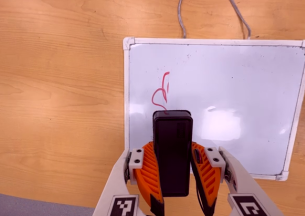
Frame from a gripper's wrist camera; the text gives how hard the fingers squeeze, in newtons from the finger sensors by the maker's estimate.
{"total": 8.3, "left": 6.8, "right": 9.8}